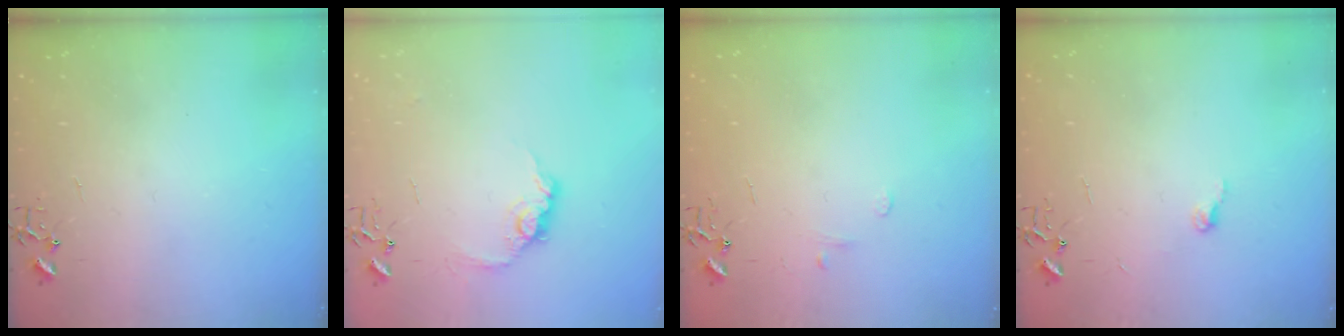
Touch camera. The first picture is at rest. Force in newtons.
{"total": 10.4, "press": 10.4, "slide": 0.3}
{"total": 5.4, "press": 5.4, "slide": 0.6}
{"total": 5.5, "press": 5.5, "slide": 0.6}